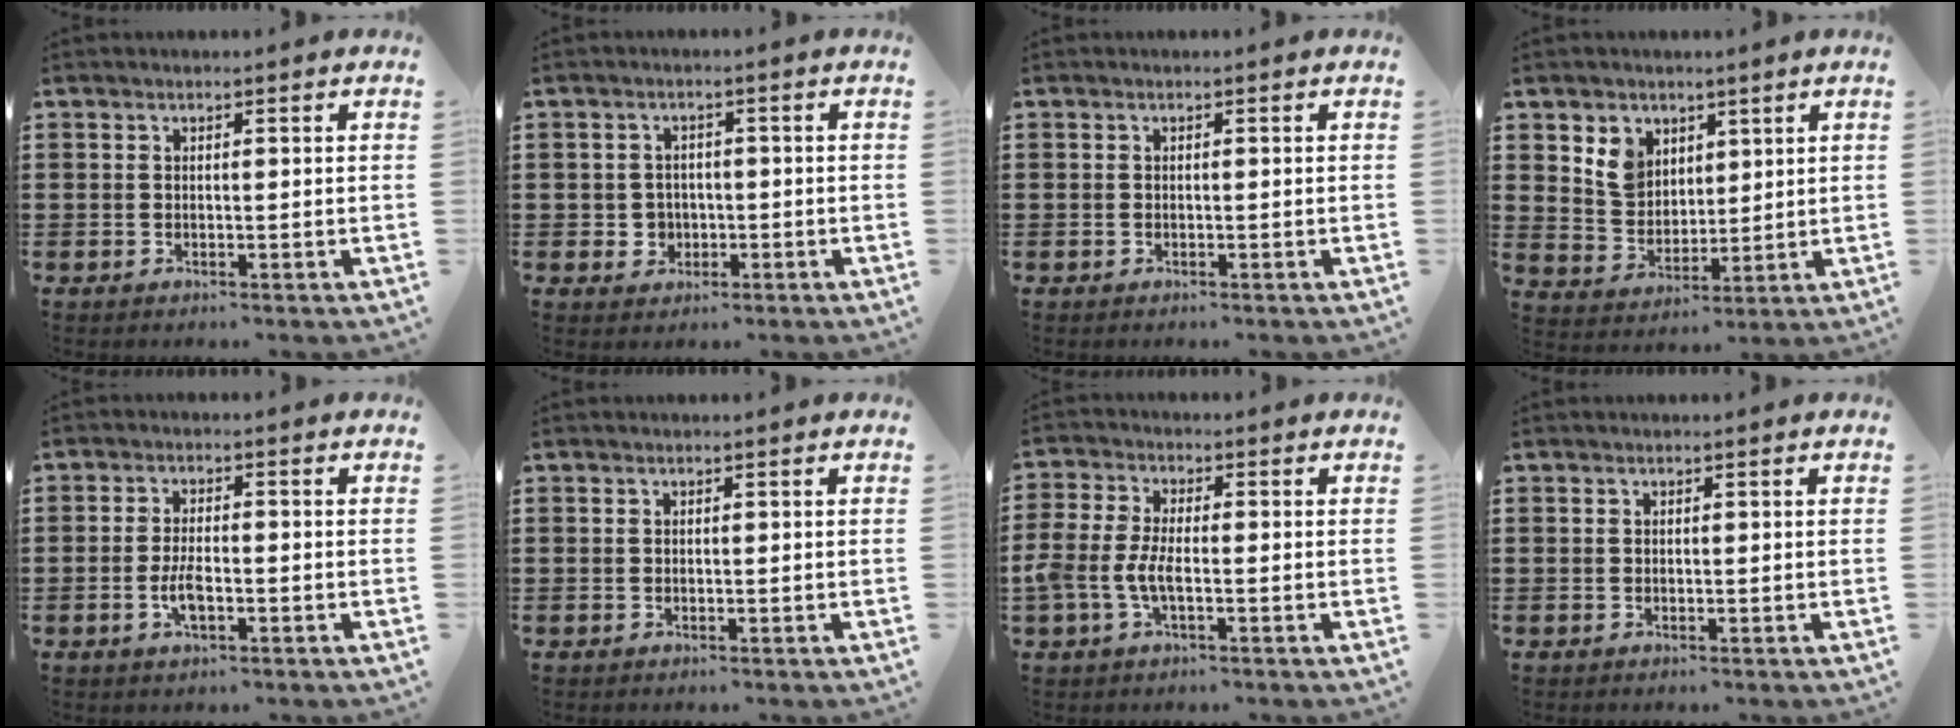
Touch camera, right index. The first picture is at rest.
{"total": 2.8, "force": [-0.6, 2.6, 0.7], "torque": [-0.024, 0.006, -0.017]}
{"total": 0.0}
{"total": 6.2, "force": [3.3, 5.0, 1.6], "torque": [-0.058, 0.015, 0.063]}
{"total": 3.7, "force": [-1.2, 1.3, 3.3], "torque": [-0.071, -0.002, -0.024]}
{"total": 0.0}
{"total": 5.0, "force": [-1.7, 2.0, 4.2], "torque": [-0.106, -0.006, -0.039]}
{"total": 0.0}